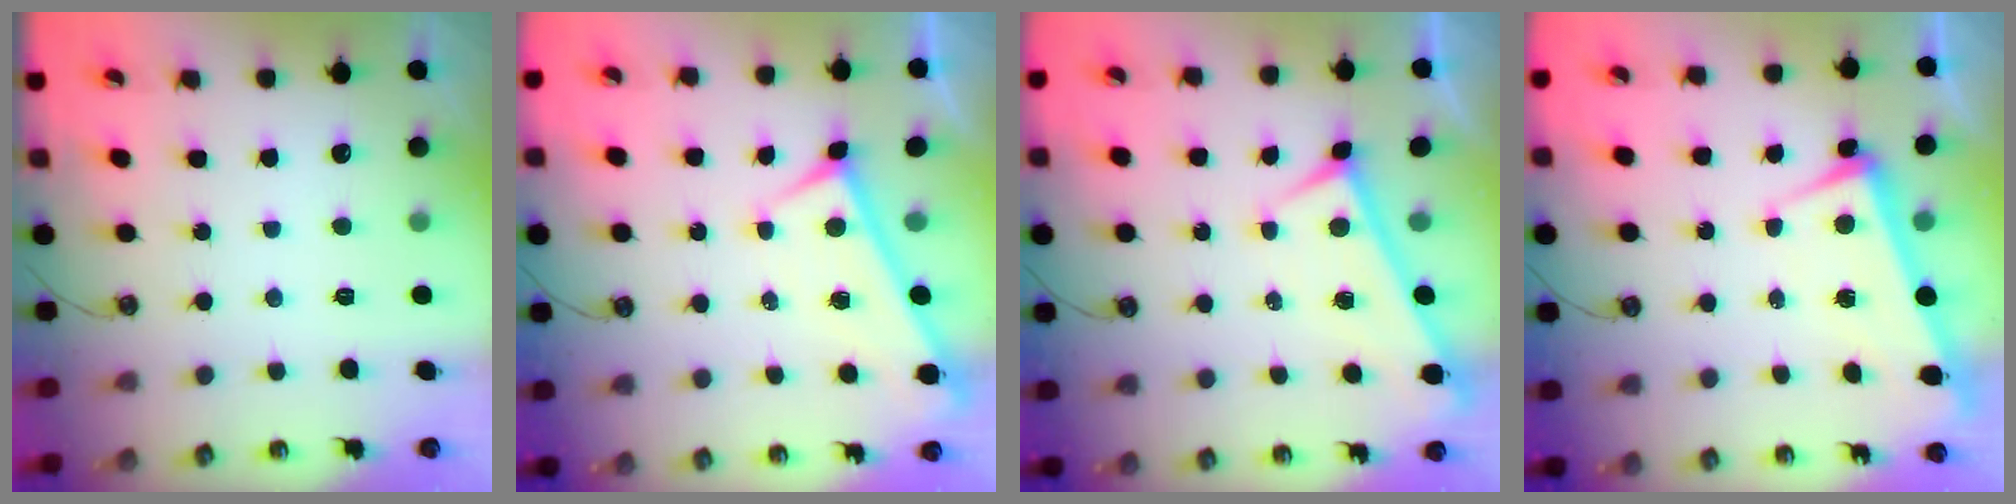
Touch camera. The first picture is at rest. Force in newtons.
{"total": 0.0}
{"total": 0.0}
{"total": 4.0, "press": 3.8, "slide": 1.2}